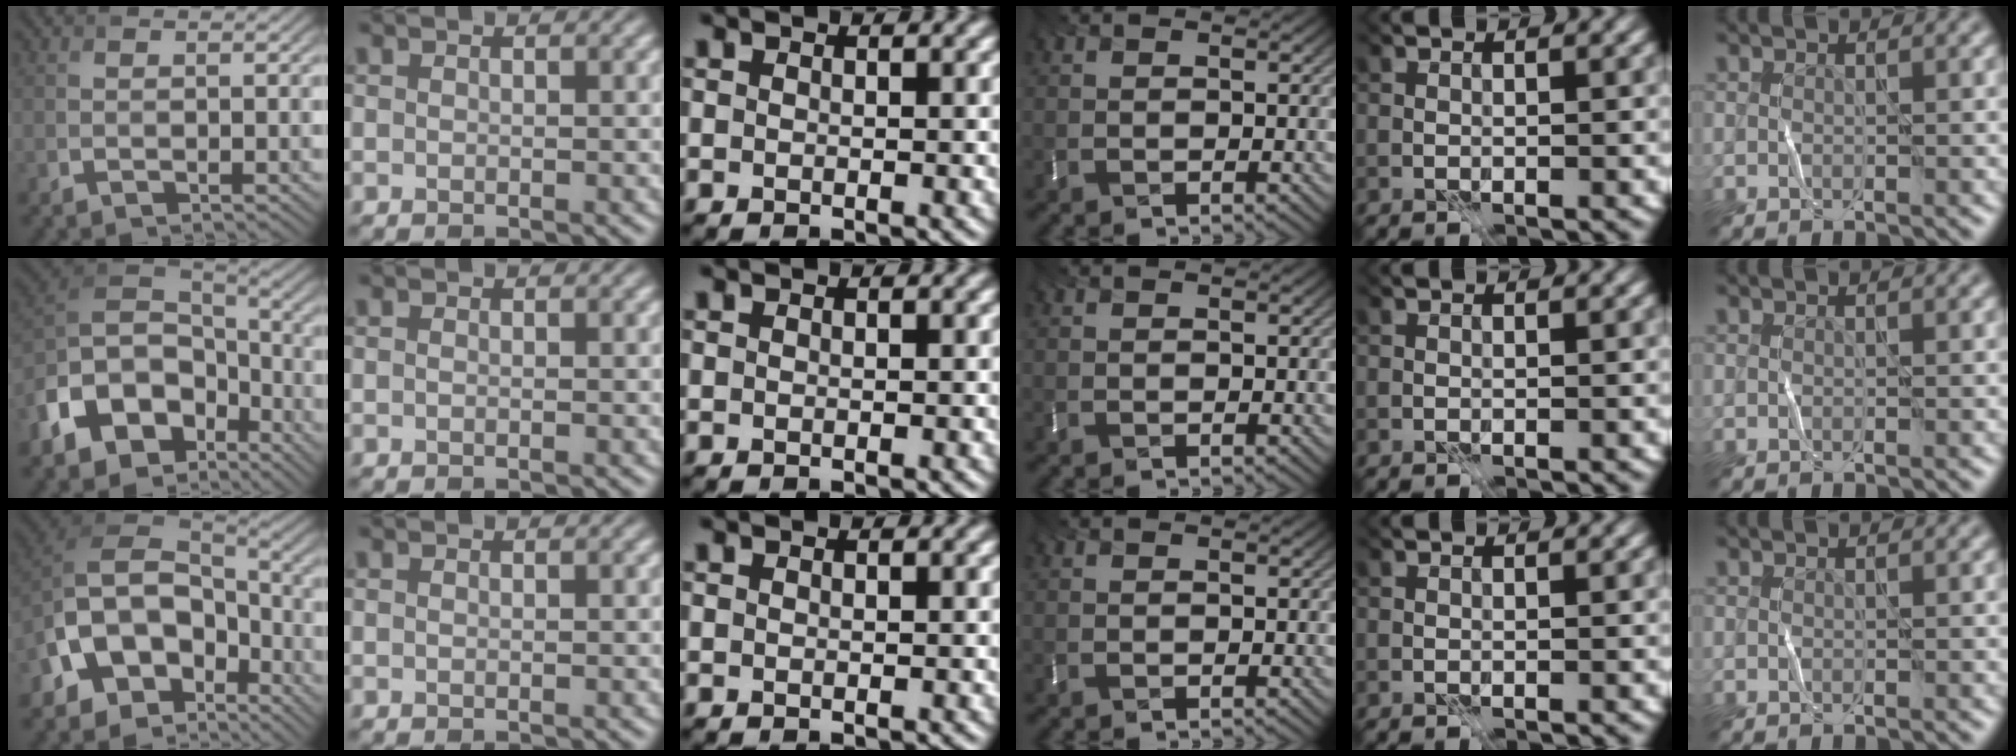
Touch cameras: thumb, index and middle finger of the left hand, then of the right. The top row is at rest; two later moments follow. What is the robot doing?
{"motion": "fold", "object": "bubble wrap"}